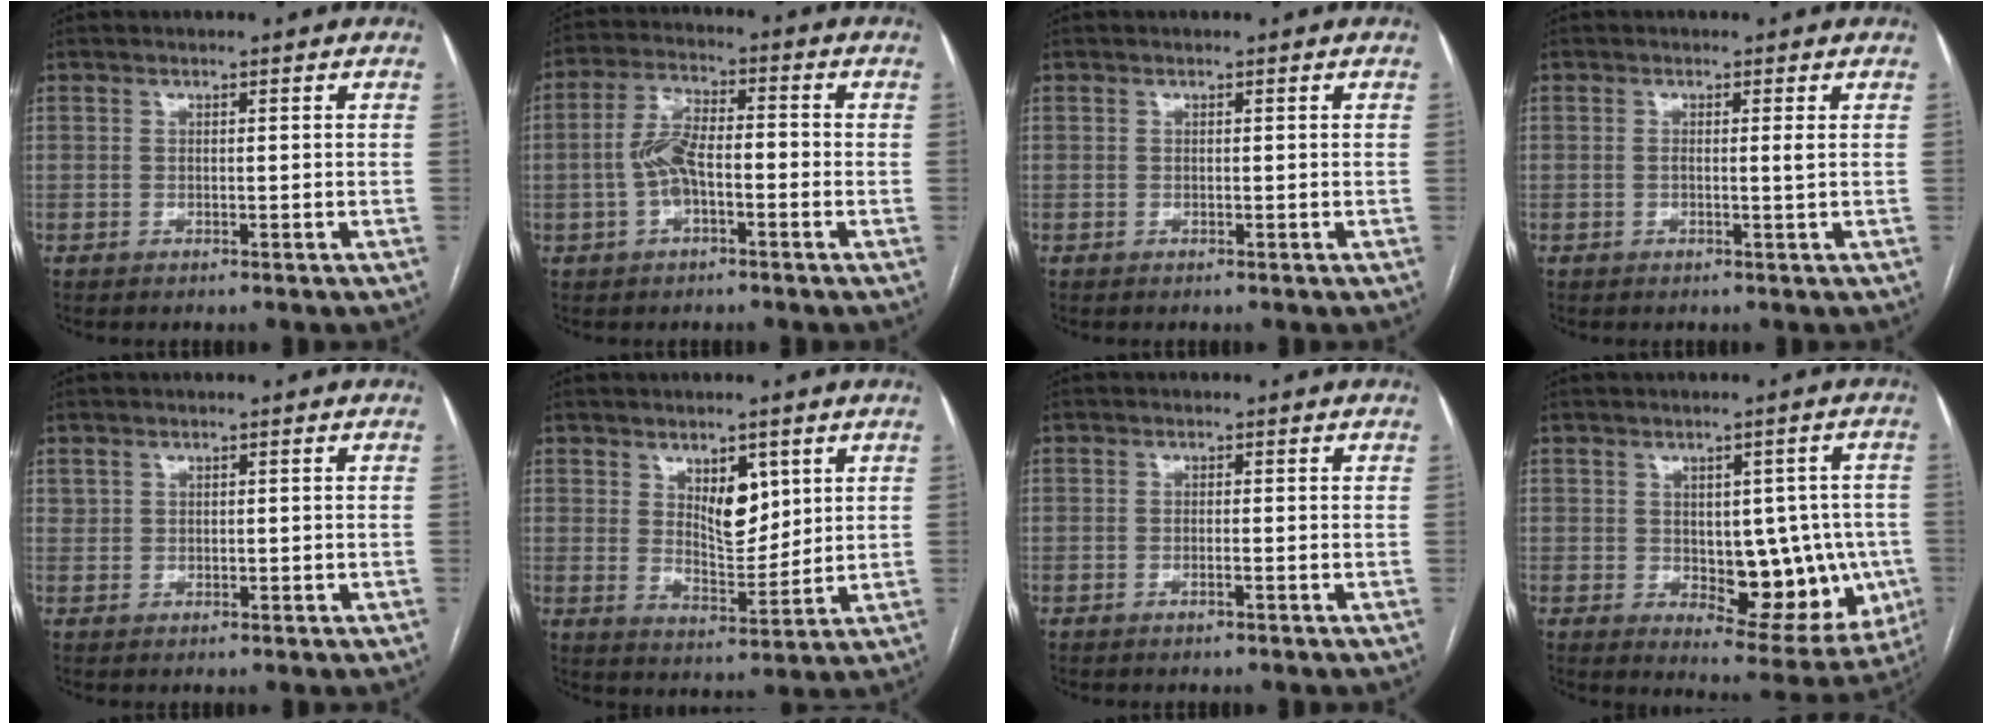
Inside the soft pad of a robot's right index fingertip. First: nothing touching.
{"total": 7.0, "force": [-1.5, 3.0, 6.2], "torque": [-0.134, 0.023, -0.029]}
{"total": 0.0}
{"total": 1.2, "force": [0.1, -0.2, 1.1], "torque": [-0.021, -0.001, 0.001]}
{"total": 0.9, "force": [0.6, 0.6, 0.4], "torque": [-0.007, 0.003, 0.016]}
{"total": 6.8, "force": [3.0, 3.1, 5.2], "torque": [-0.088, -0.006, 0.059]}
{"total": 0.7, "force": [-0.4, 0.0, 0.6], "torque": [-0.015, 0.000, -0.005]}
{"total": 12.8, "force": [-1.3, 6.3, 11.0], "torque": [-0.119, 0.009, 0.006]}